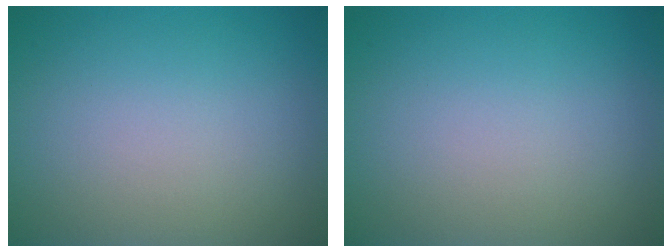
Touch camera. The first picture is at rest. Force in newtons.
{"total": 0.0}